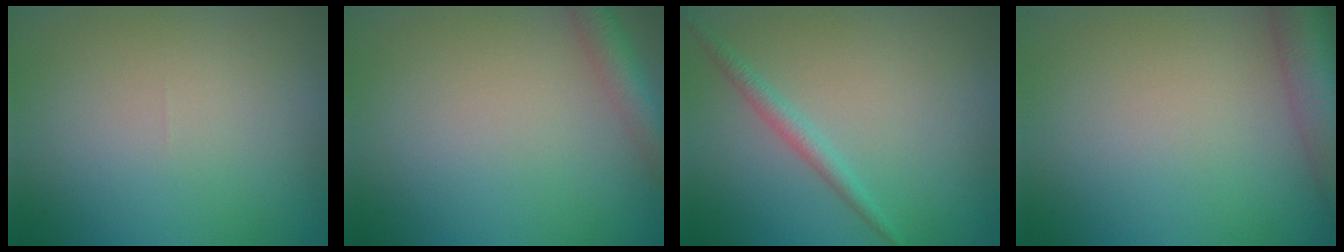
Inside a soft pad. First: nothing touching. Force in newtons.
{"total": 3.0, "press": 3.0, "slide": 0.1}
{"total": 1.7, "press": 1.7, "slide": 0.1}
{"total": 7.1, "press": 7.0, "slide": 0.4}